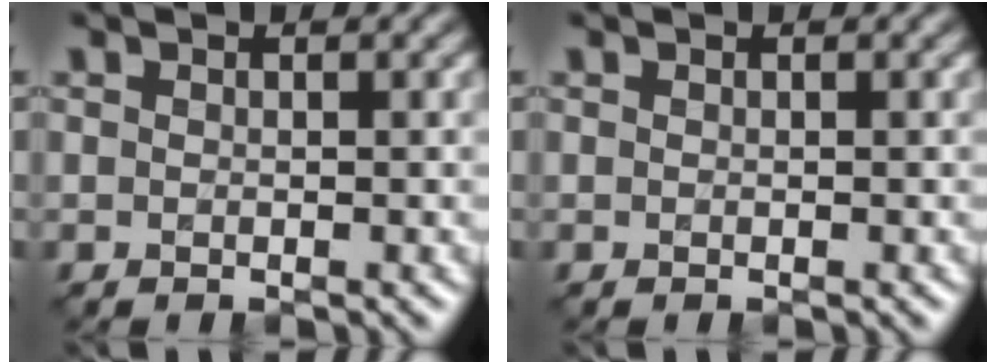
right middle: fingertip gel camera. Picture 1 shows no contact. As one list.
[{"total": 0.0}]